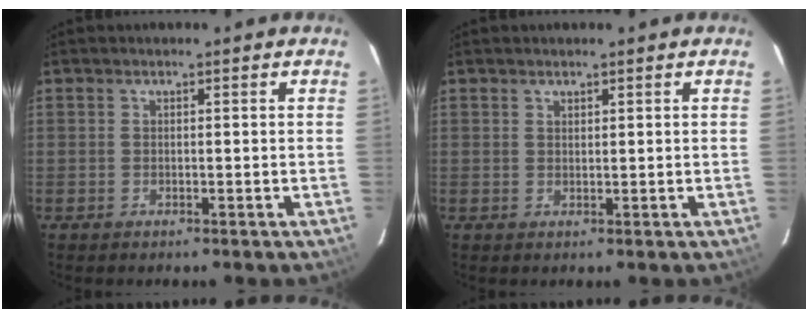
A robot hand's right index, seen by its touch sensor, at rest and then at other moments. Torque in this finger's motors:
{"motor_torque": [-0.03, 0.08, -0.03, -0.01]}